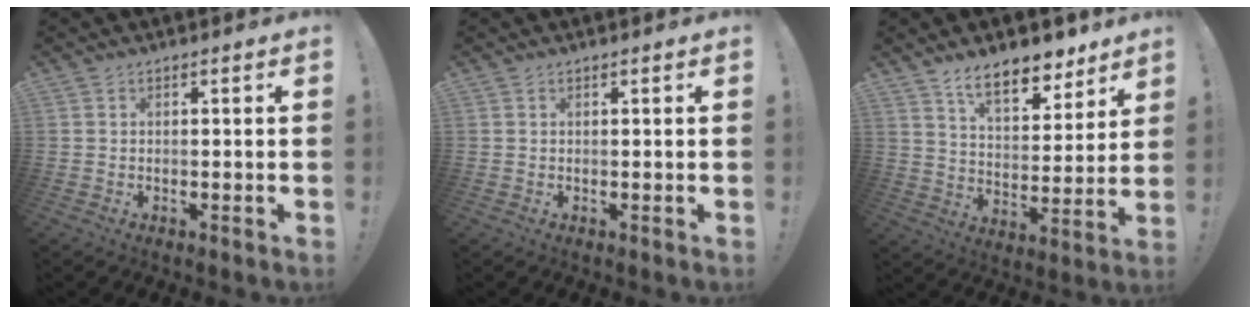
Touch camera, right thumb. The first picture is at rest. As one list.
[{"total": 0.0}, {"total": 13.1, "force": [9.7, 5.7, 6.7], "torque": [-0.097, -0.063, 0.172]}]